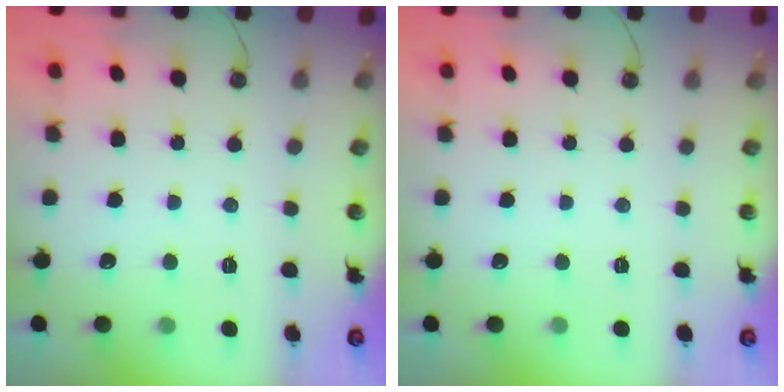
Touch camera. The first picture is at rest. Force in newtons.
{"total": 1.5, "press": 0.5, "slide": 1.4}